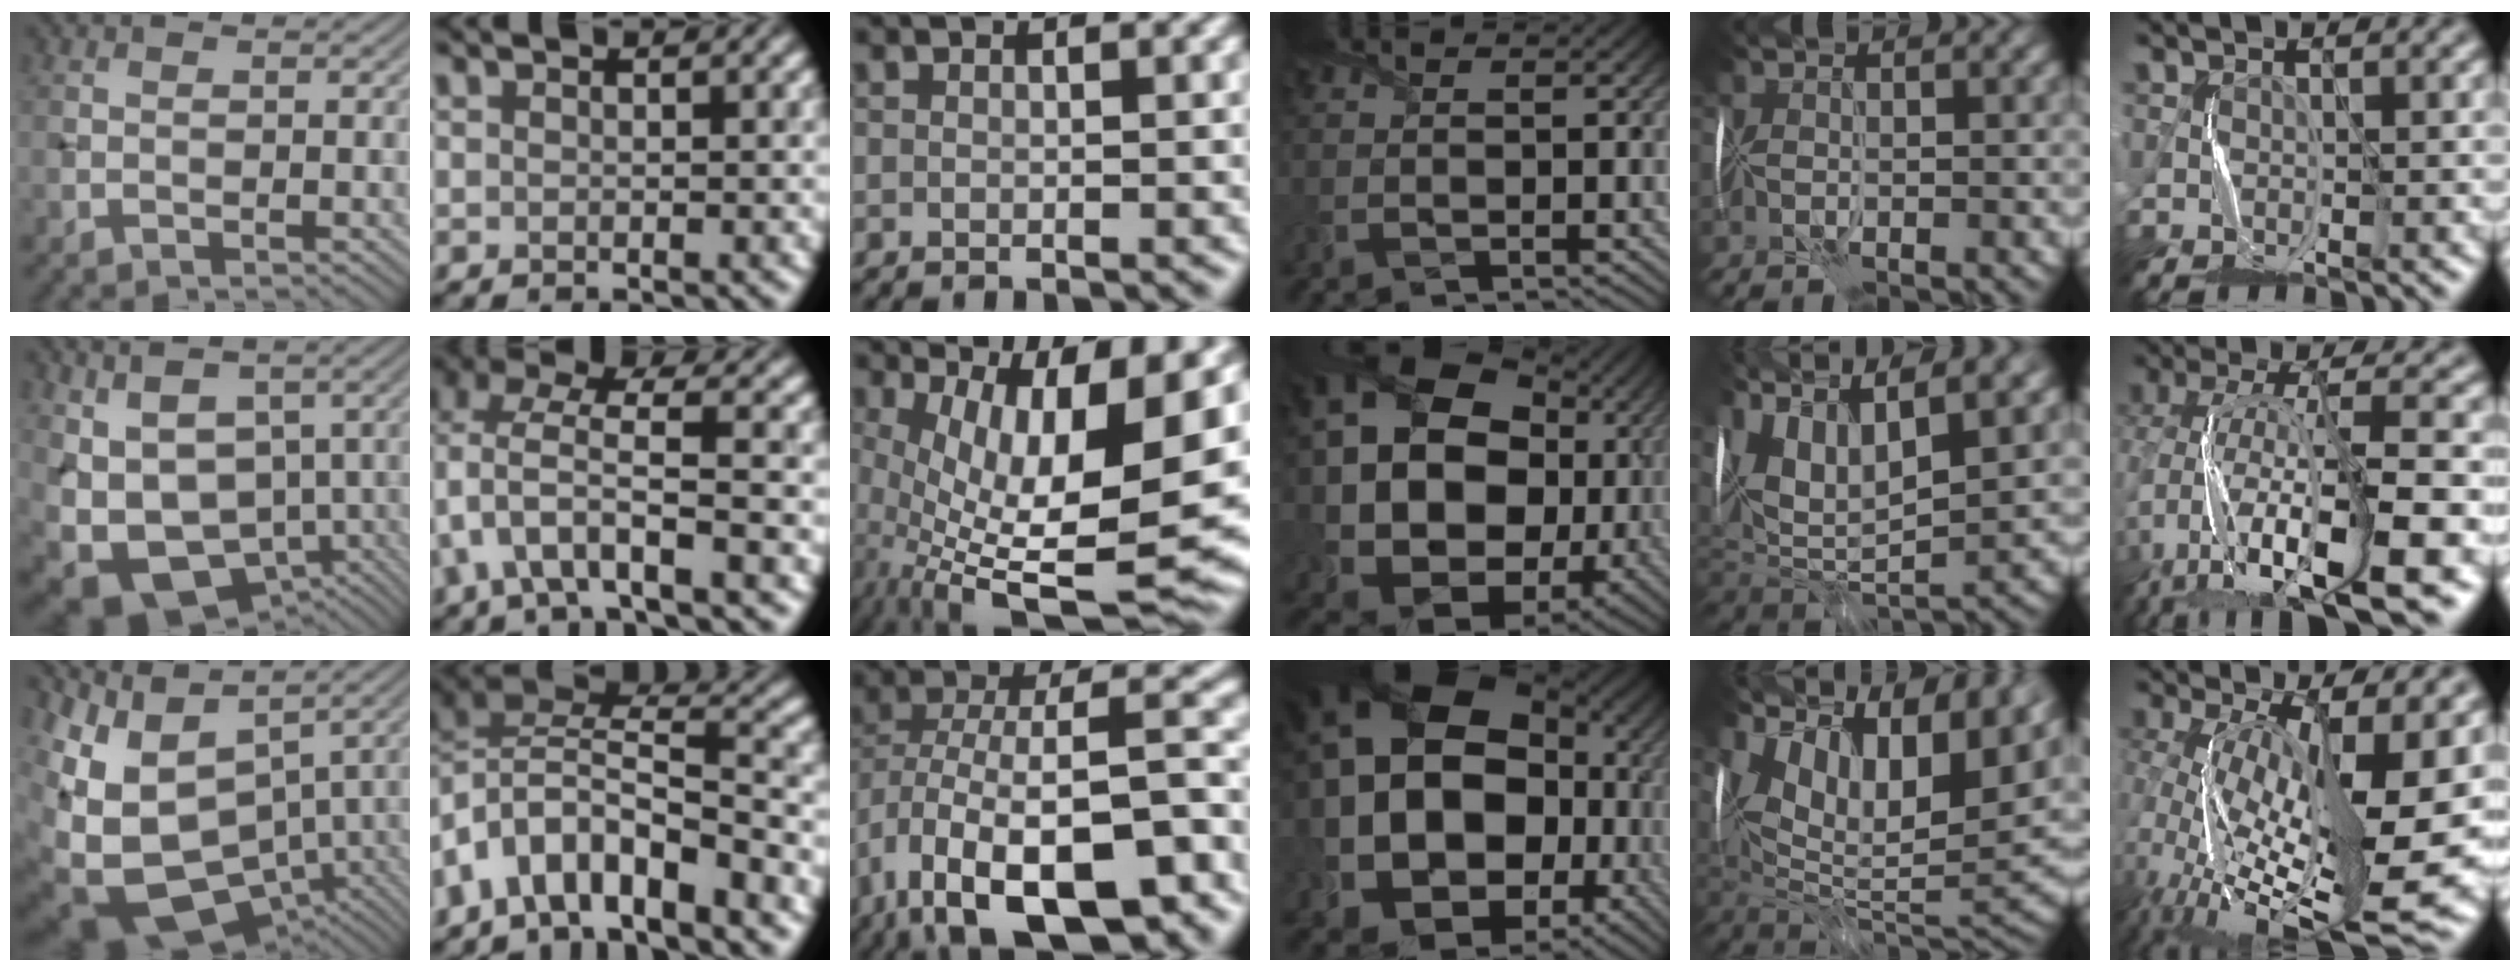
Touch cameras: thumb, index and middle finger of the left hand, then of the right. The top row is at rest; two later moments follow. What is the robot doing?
{"motion": "fold", "object": "memory foam"}